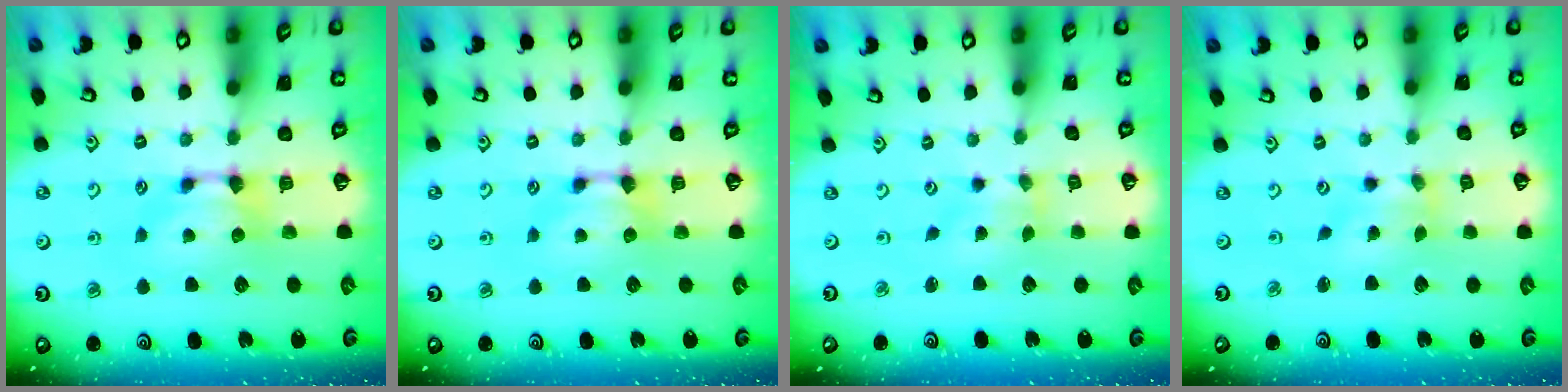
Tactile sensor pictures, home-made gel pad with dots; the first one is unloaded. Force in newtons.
{"total": 0.0}
{"total": 1.7, "press": 1.3, "slide": 1.1}
{"total": 1.5, "press": 1.0, "slide": 1.1}